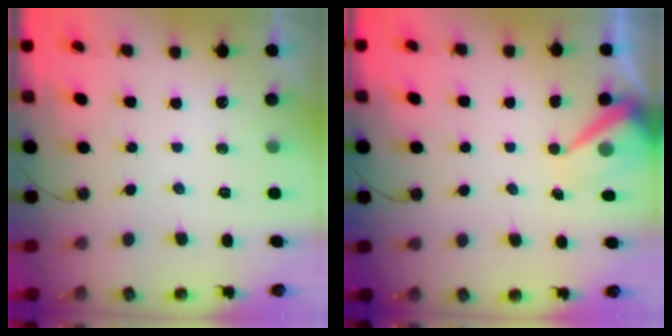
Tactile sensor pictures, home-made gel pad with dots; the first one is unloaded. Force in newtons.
{"total": 7.8, "press": 7.7, "slide": 0.6}